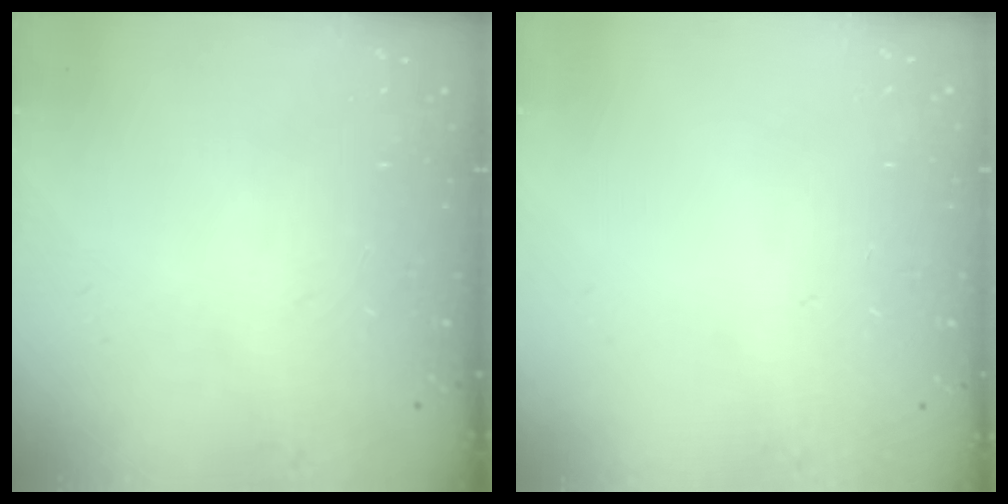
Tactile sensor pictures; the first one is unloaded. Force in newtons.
{"total": 0.0}